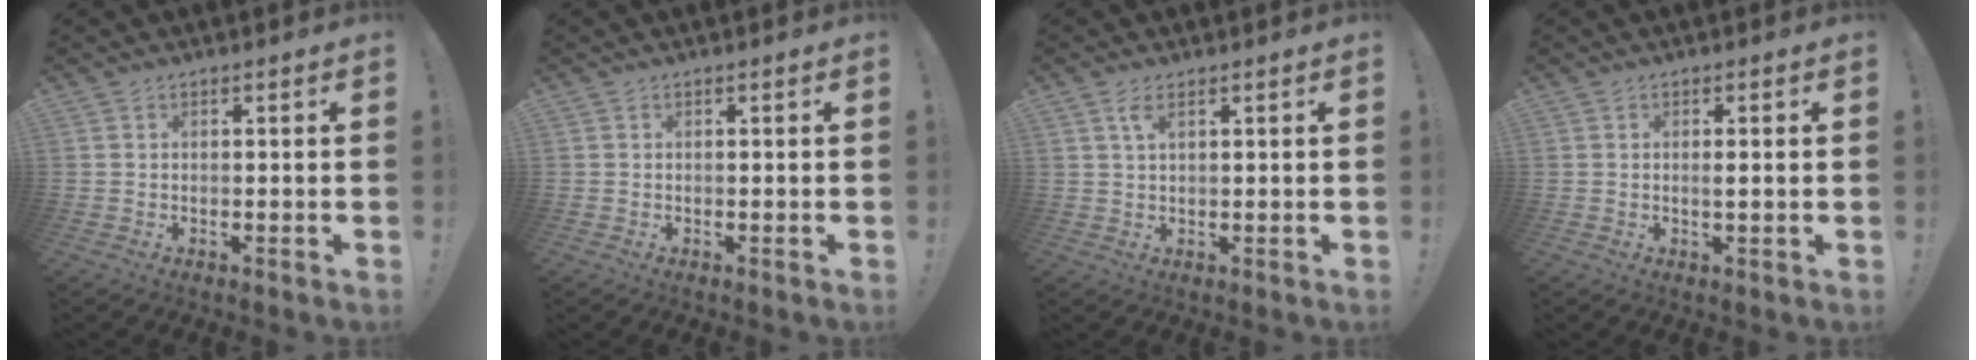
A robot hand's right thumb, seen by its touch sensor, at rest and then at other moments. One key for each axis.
{"total": 0.0}
{"total": 3.3, "fx": 1.6, "fy": 1.2, "fz": 2.7, "tx": -0.050, "ty": -0.002, "tz": 0.028}
{"total": 1.9, "fx": 0.2, "fy": 0.2, "fz": 1.9, "tx": -0.029, "ty": -0.004, "tz": 0.001}